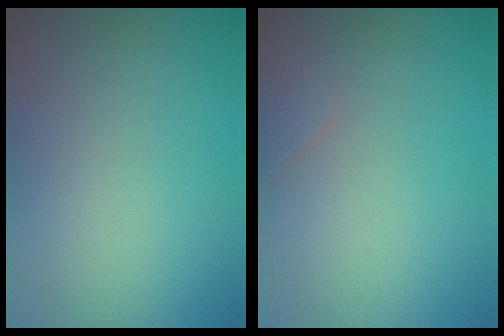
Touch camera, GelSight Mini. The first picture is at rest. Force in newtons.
{"total": 0.9, "press": 0.9, "slide": 0.1}